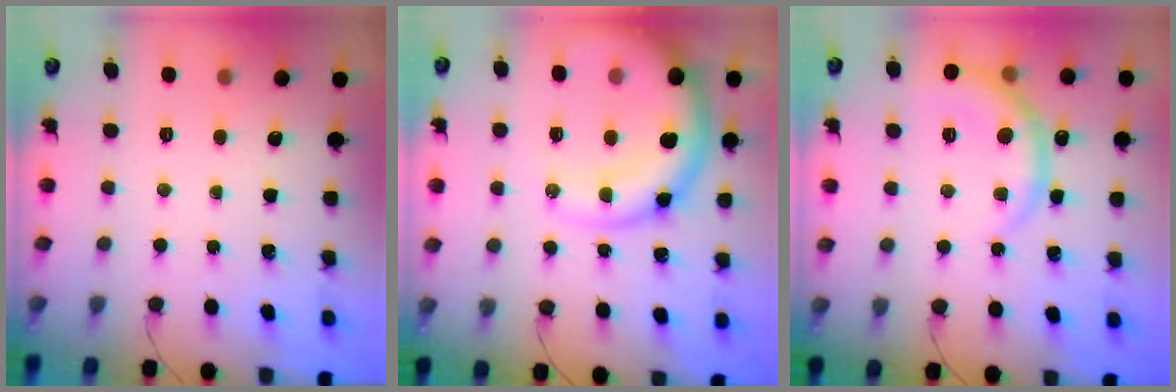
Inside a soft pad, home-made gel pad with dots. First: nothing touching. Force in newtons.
{"total": 13.9, "press": 13.3, "slide": 3.9}
{"total": 9.3, "press": 9.2, "slide": 0.5}